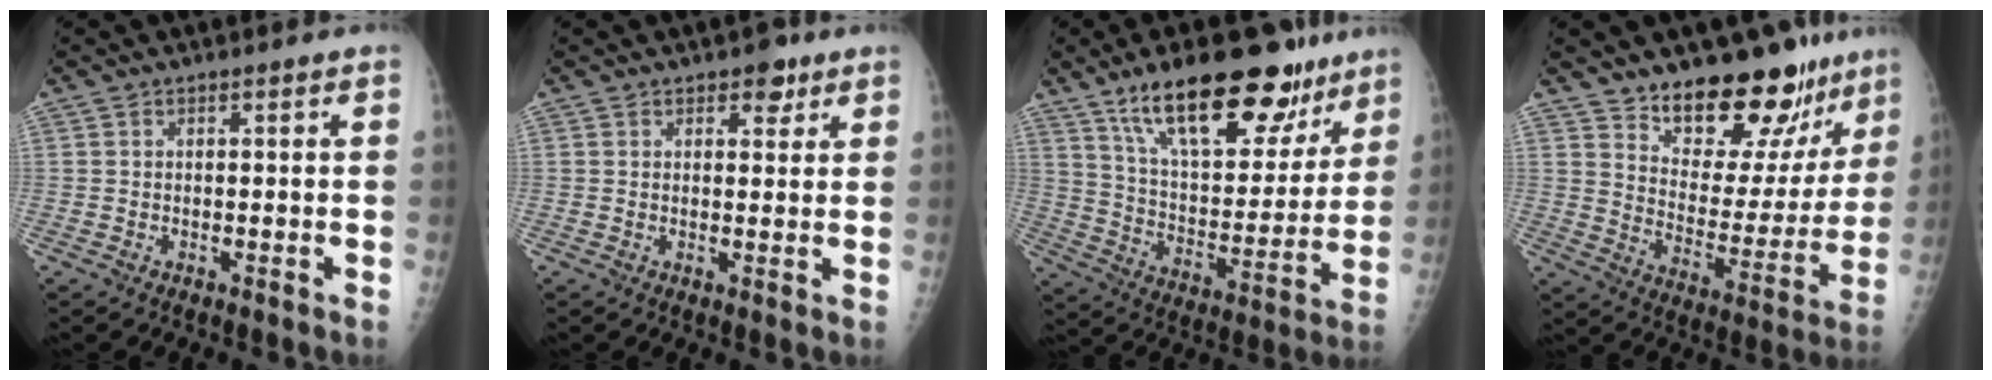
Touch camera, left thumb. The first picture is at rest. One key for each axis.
{"total": 3.5, "fx": 2.1, "fy": 2.1, "fz": 1.8, "tx": -0.001, "ty": -0.009, "tz": 0.026}
{"total": 25.1, "fx": 16.4, "fy": 10.4, "fz": 15.9, "tx": -0.197, "ty": -0.057, "tz": 0.264}
{"total": 19.2, "fx": 15.4, "fy": 8.1, "fz": 8.1, "tx": -0.060, "ty": -0.119, "tz": 0.225}